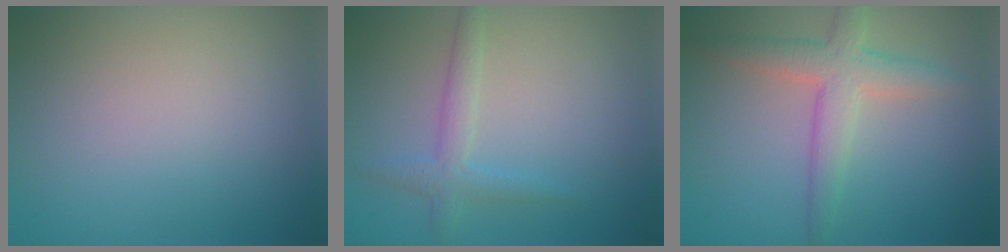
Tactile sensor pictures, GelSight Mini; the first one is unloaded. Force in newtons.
{"total": 2.3, "press": 2.3, "slide": 0.1}
{"total": 4.1, "press": 4.1, "slide": 0.4}